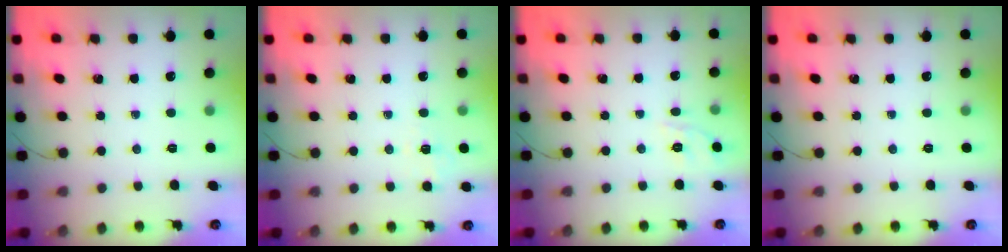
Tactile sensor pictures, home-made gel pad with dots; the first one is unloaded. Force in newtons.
{"total": 2.2, "press": 1.3, "slide": 1.8}
{"total": 8.5, "press": 8.3, "slide": 1.8}
{"total": 0.0}